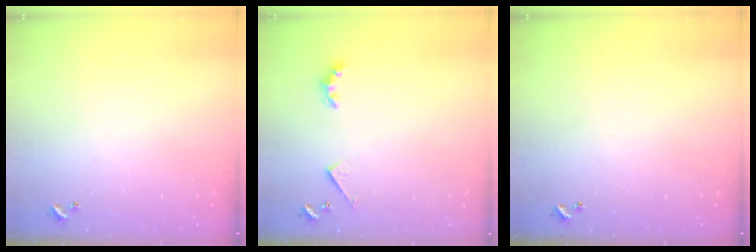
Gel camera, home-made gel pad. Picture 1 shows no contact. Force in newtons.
{"total": 3.2, "press": 3.1, "slide": 0.5}
{"total": 0.0}